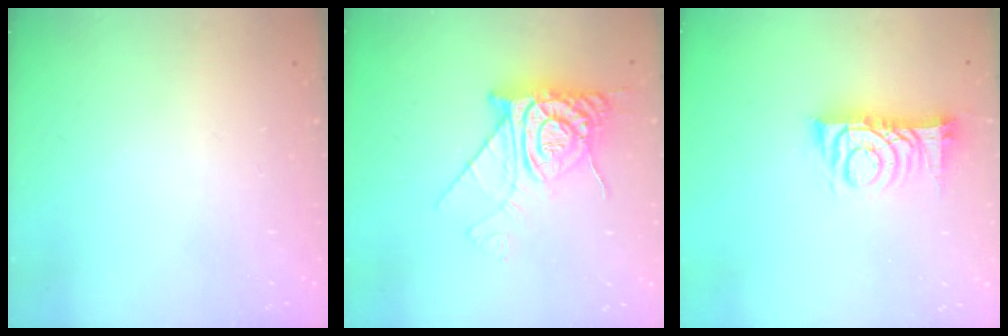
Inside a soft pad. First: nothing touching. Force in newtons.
{"total": 14.4, "press": 14.4, "slide": 1.3}
{"total": 9.2, "press": 9.2, "slide": 0.1}